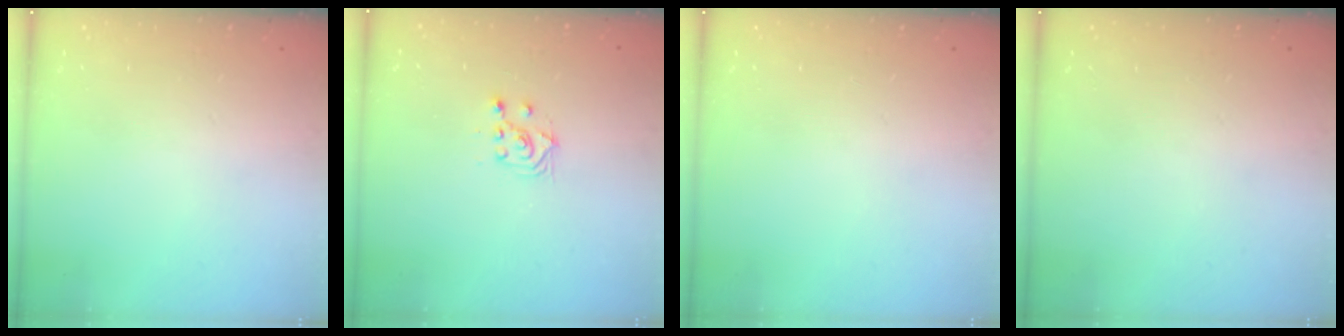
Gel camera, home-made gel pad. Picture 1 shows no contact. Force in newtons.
{"total": 5.0, "press": 5.0, "slide": 0.8}
{"total": 0.0}
{"total": 0.0}